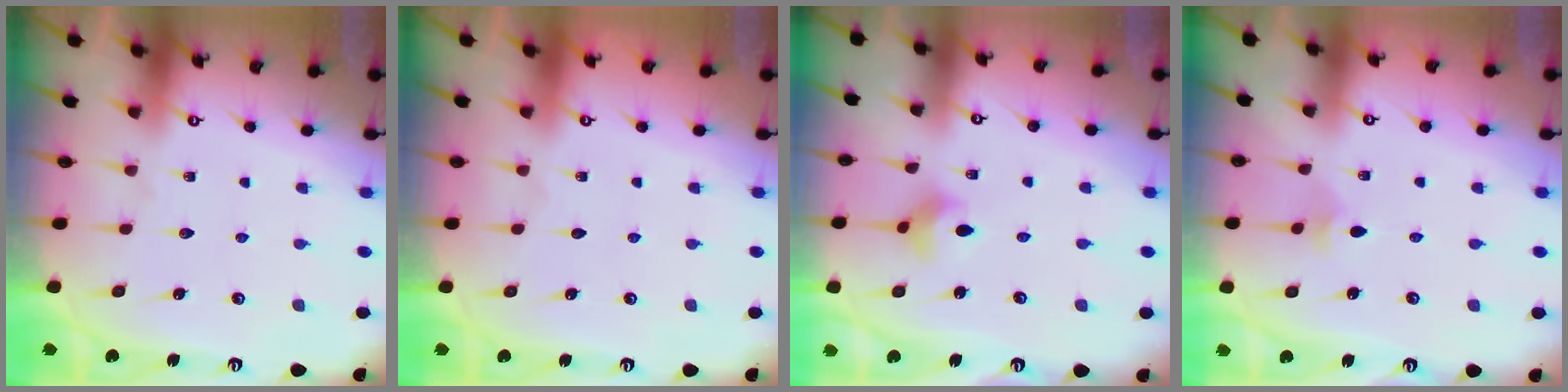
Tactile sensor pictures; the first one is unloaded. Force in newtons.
{"total": 0.0}
{"total": 3.4, "press": 3.4, "slide": 0.5}
{"total": 3.2, "press": 3.1, "slide": 0.8}